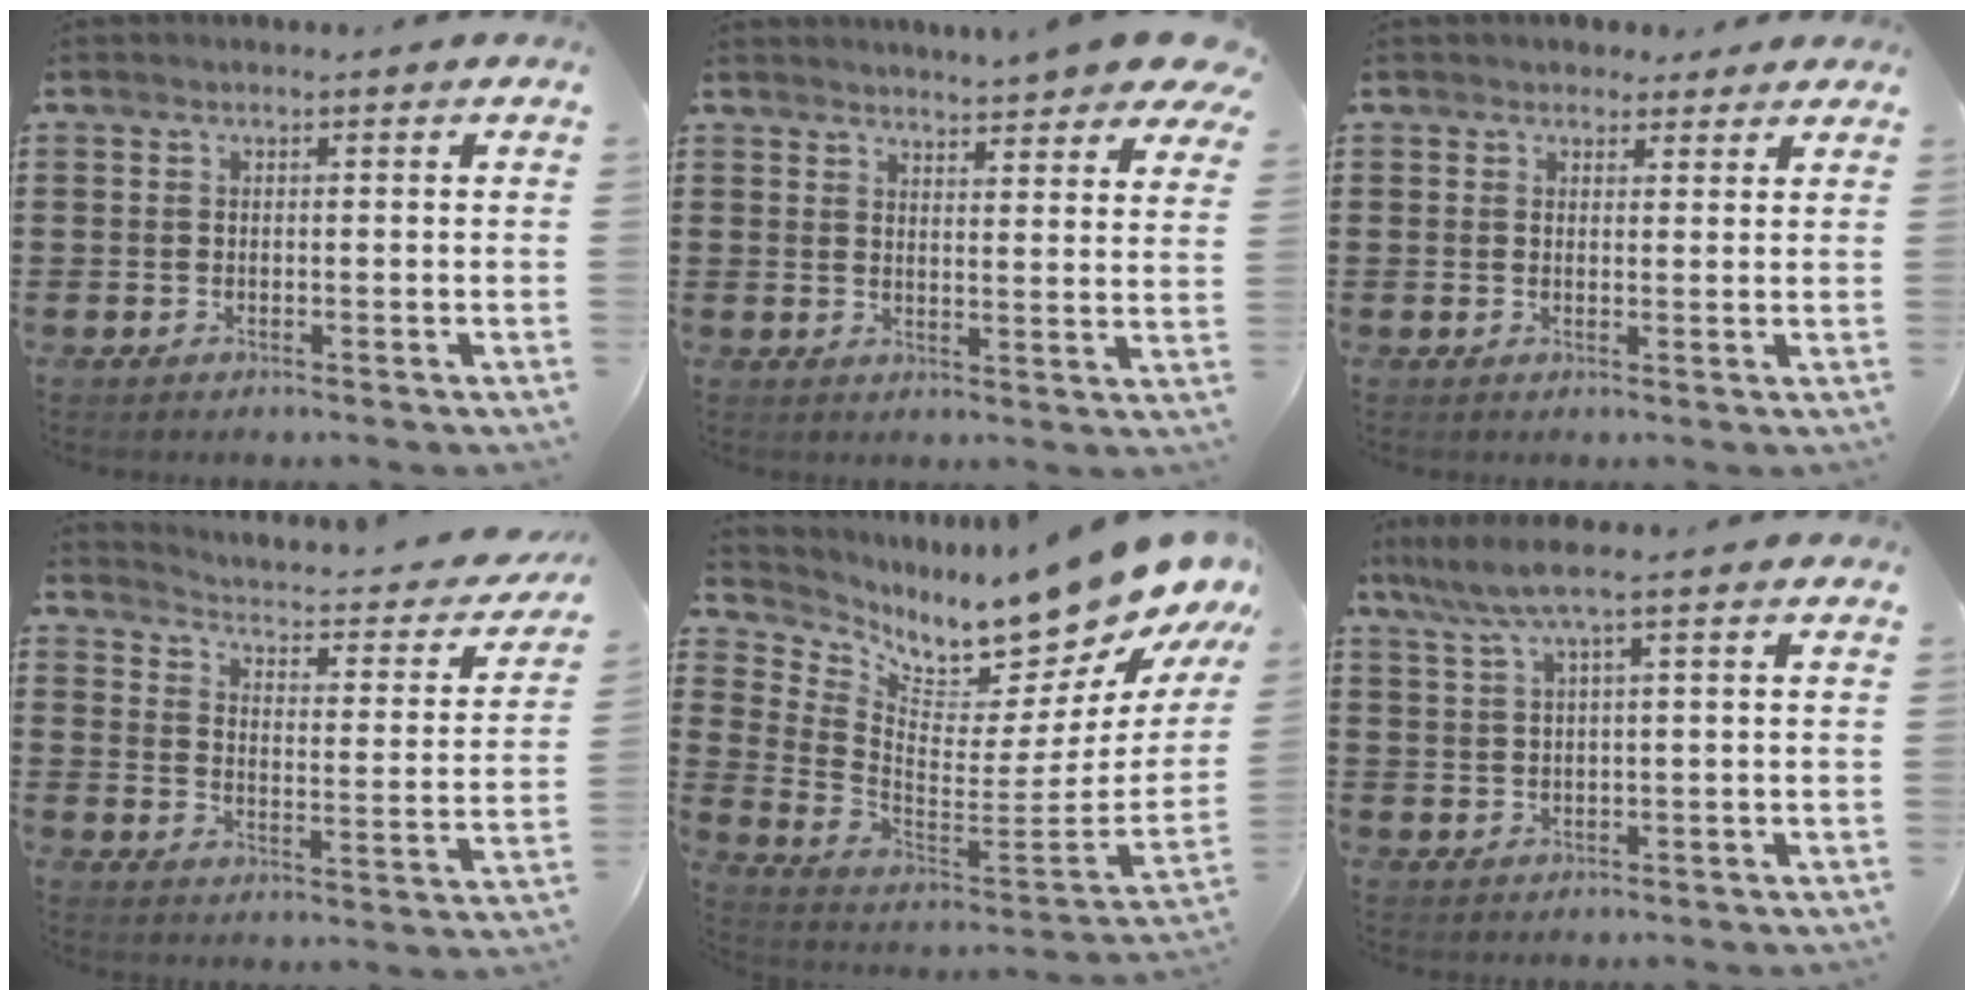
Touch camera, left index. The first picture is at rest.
{"total": 5.1, "force": [5.0, 0.0, 1.2], "torque": [-0.027, -0.028, 0.087]}
{"total": 2.3, "force": [1.9, 1.3, 0.2], "torque": [-0.003, 0.003, 0.035]}
{"total": 1.8, "force": [1.6, 0.2, 0.8], "torque": [-0.034, -0.027, 0.014]}
{"total": 11.4, "force": [11.0, 1.0, 3.0], "torque": [-0.074, -0.107, 0.179]}
{"total": 4.4, "force": [2.1, 0.1, 3.8], "torque": [-0.088, -0.002, 0.033]}